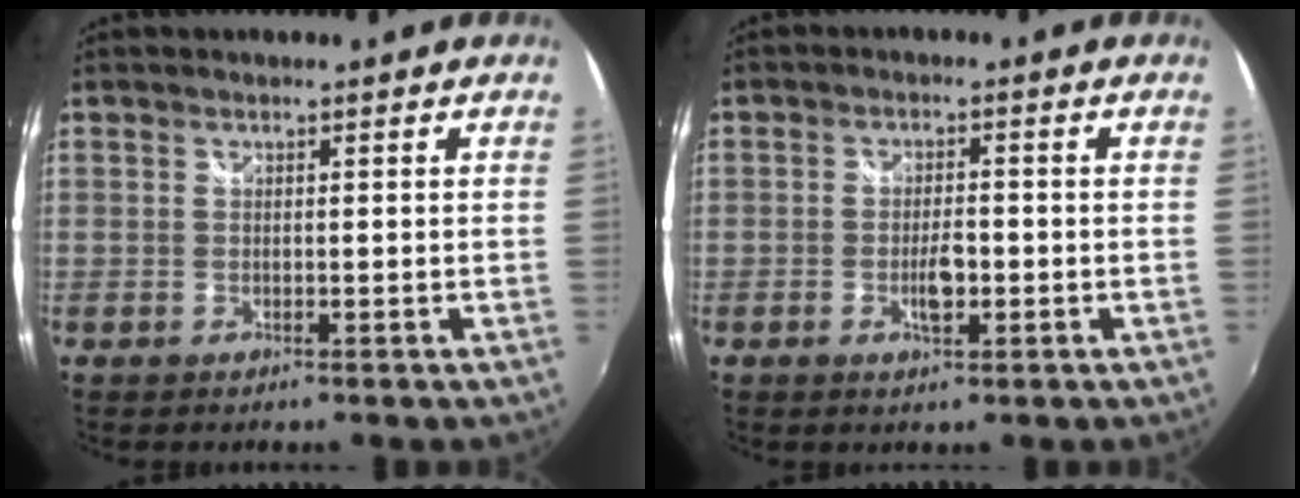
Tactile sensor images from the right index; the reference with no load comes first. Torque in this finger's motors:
{"motor_torque": [-0.93, 1.09, 0.07, 0.03]}